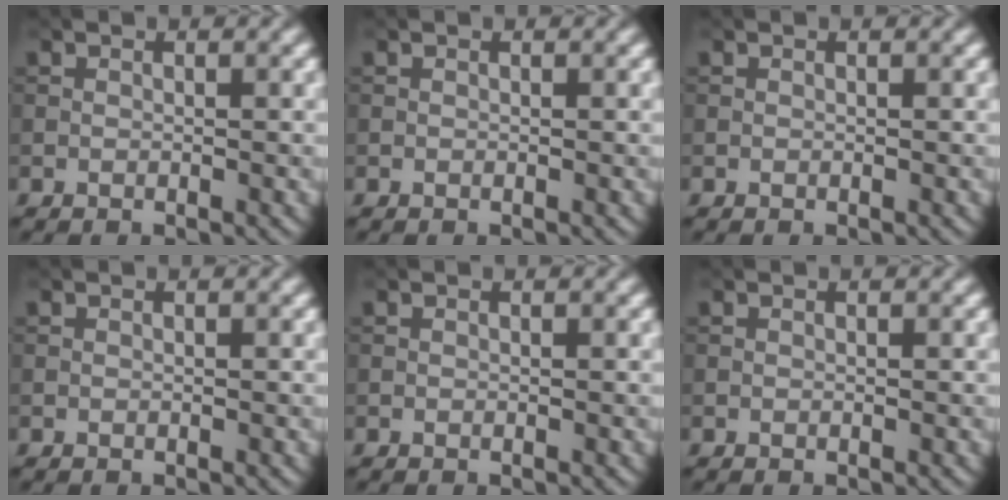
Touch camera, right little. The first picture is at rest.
{"total": 0.0}
{"total": 0.0}
{"total": 0.0}
{"total": 0.0}
{"total": 0.0}